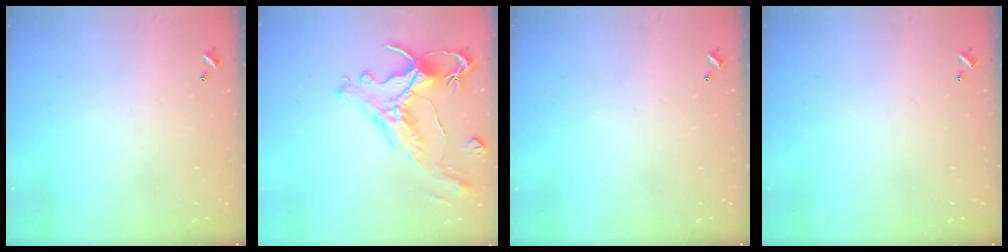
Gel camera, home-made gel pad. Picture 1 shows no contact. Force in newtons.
{"total": 1.8, "press": 1.2, "slide": 1.3}
{"total": 0.0}
{"total": 0.0}